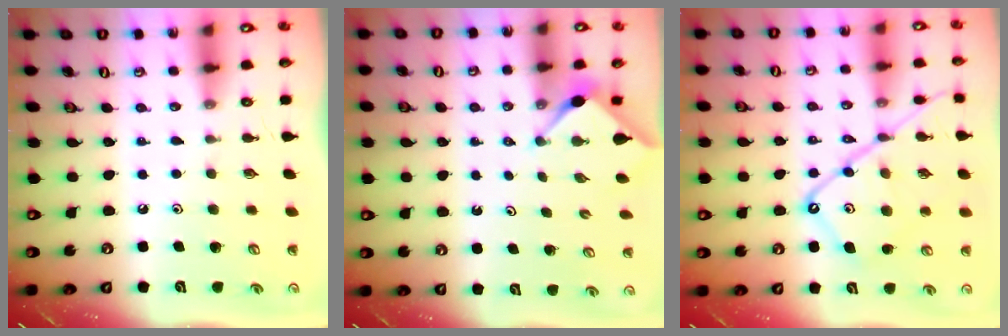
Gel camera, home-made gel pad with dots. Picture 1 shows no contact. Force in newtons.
{"total": 3.0, "press": 3.0, "slide": 0.3}
{"total": 15.8, "press": 15.7, "slide": 1.6}